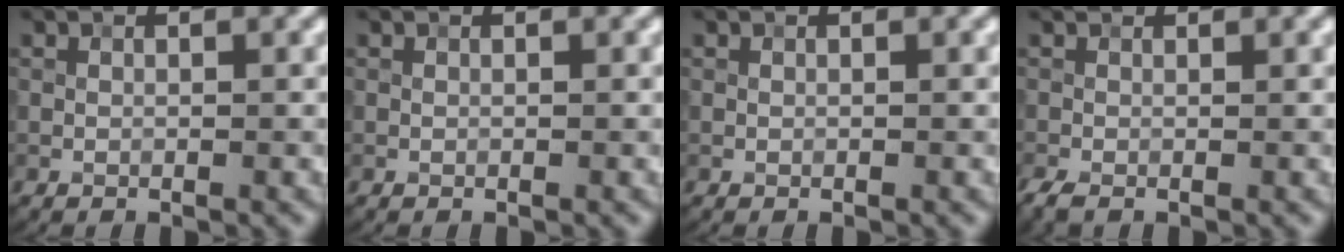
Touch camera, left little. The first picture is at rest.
{"total": 0.0}
{"total": 0.0}
{"total": 1.6, "force": [-0.7, 1.0, 1.1], "torque": [-0.038, -0.004, -0.019]}